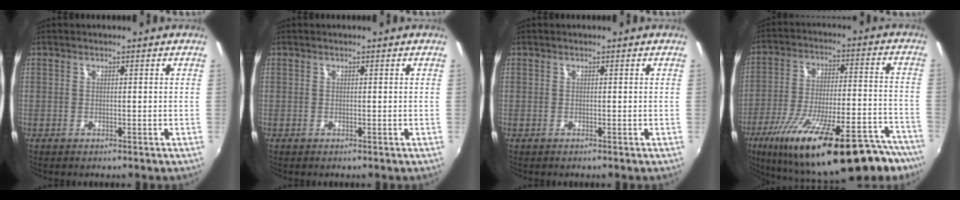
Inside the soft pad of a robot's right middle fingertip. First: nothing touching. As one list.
[{"total": 0.0}, {"total": 0.0}, {"total": 31.4, "force": [-22.9, 8.7, 19.7], "torque": [-0.310, -0.036, -0.317]}]